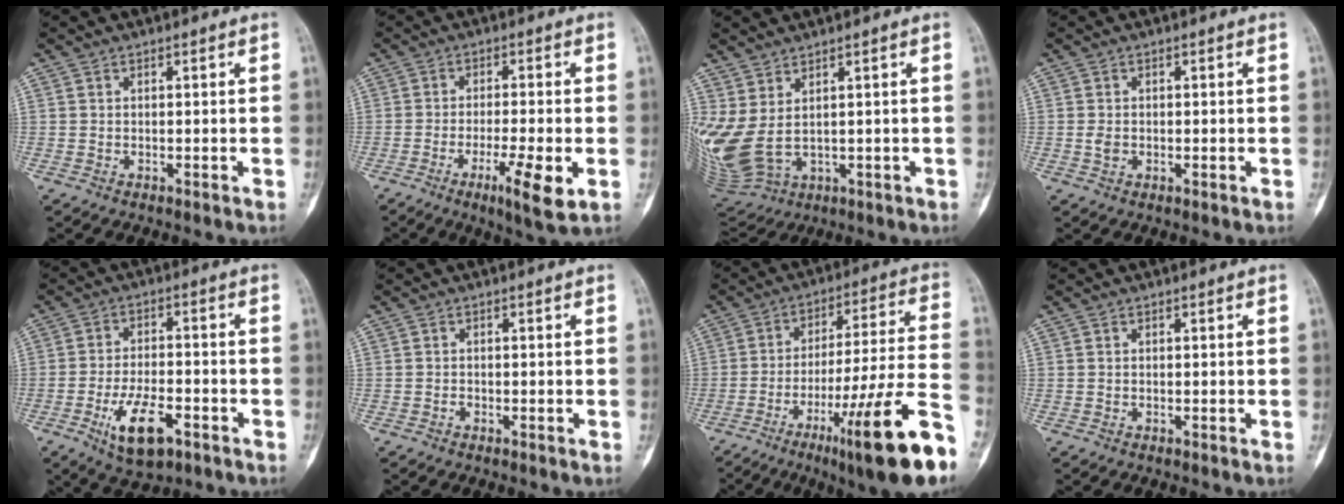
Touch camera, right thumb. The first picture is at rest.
{"total": 8.3, "force": [-3.0, 1.2, 7.7], "torque": [-0.130, -0.006, -0.048]}
{"total": 12.4, "force": [2.3, 6.5, 10.3], "torque": [-0.244, -0.020, 0.071]}
{"total": 1.7, "force": [-0.1, 1.2, 1.2], "torque": [-0.022, 0.002, -0.002]}
{"total": 10.1, "force": [-4.7, 4.6, 7.7], "torque": [-0.130, 0.018, -0.073]}
{"total": 0.6, "force": [-0.4, 0.4, 0.2], "torque": [-0.001, 0.002, -0.010]}
{"total": 22.2, "force": [-11.5, 1.8, 19.0], "torque": [-0.267, 0.046, -0.174]}
{"total": 0.0}